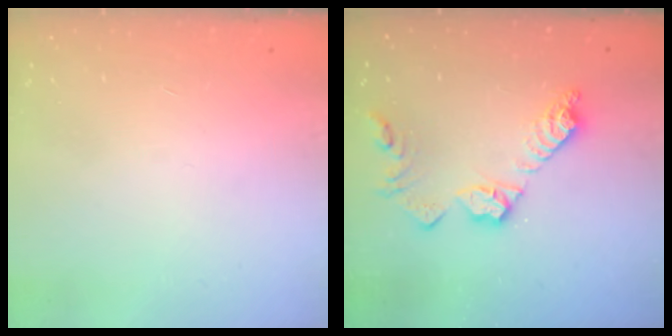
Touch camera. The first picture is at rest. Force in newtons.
{"total": 14.3, "press": 14.3, "slide": 1.0}